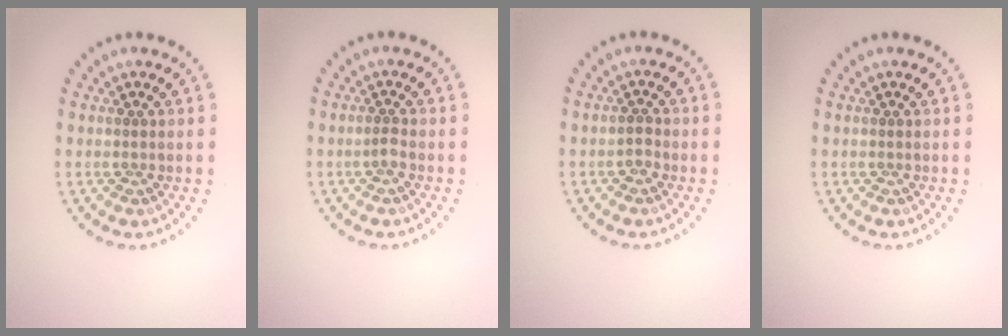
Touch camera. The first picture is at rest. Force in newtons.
{"total": 0.9, "press": 0.7, "slide": 0.6}
{"total": 1.0, "press": 1.0, "slide": 0.4}
{"total": 0.0}